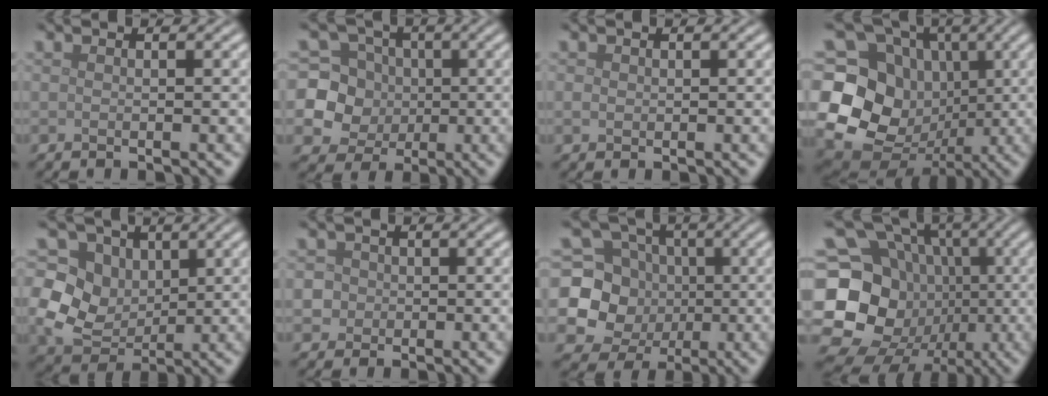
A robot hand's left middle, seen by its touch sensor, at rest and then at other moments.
{"total": 7.3, "force": [-0.1, 7.0, 2.3], "torque": [-0.041, 0.015, -0.030]}
{"total": 0.7, "force": [0.1, 0.7, 0.2], "torque": [-0.003, -0.001, 0.001]}
{"total": 15.5, "force": [-0.2, 13.5, 7.6], "torque": [-0.171, 0.007, -0.019]}
{"total": 9.3, "force": [1.5, 7.6, 5.1], "torque": [-0.117, 0.018, 0.013]}
{"total": 4.1, "force": [0.1, 3.8, 1.3], "torque": [-0.006, 0.026, -0.014]}
{"total": 8.2, "force": [-0.4, 7.6, 3.1], "torque": [-0.061, -0.005, -0.031]}
{"total": 21.9, "force": [-4.6, 19.6, 8.7], "torque": [-0.188, -0.008, -0.113]}